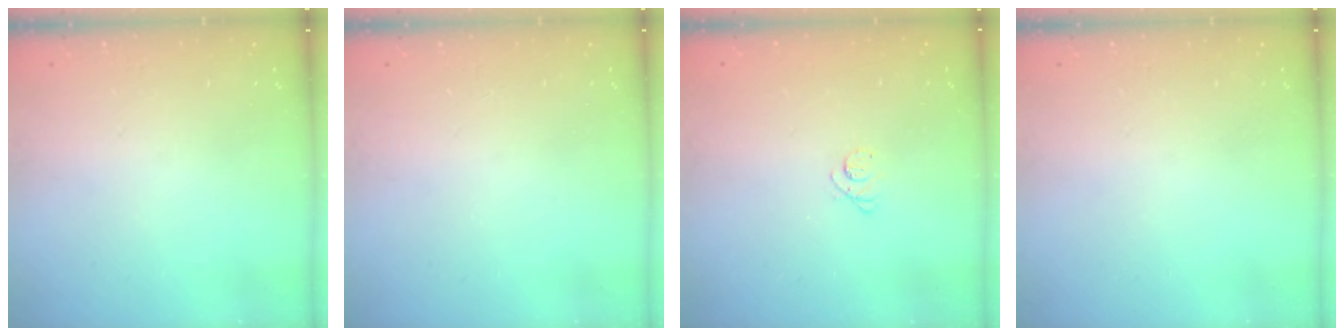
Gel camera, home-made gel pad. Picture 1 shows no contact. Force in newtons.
{"total": 0.0}
{"total": 2.4, "press": 2.3, "slide": 0.3}
{"total": 0.0}